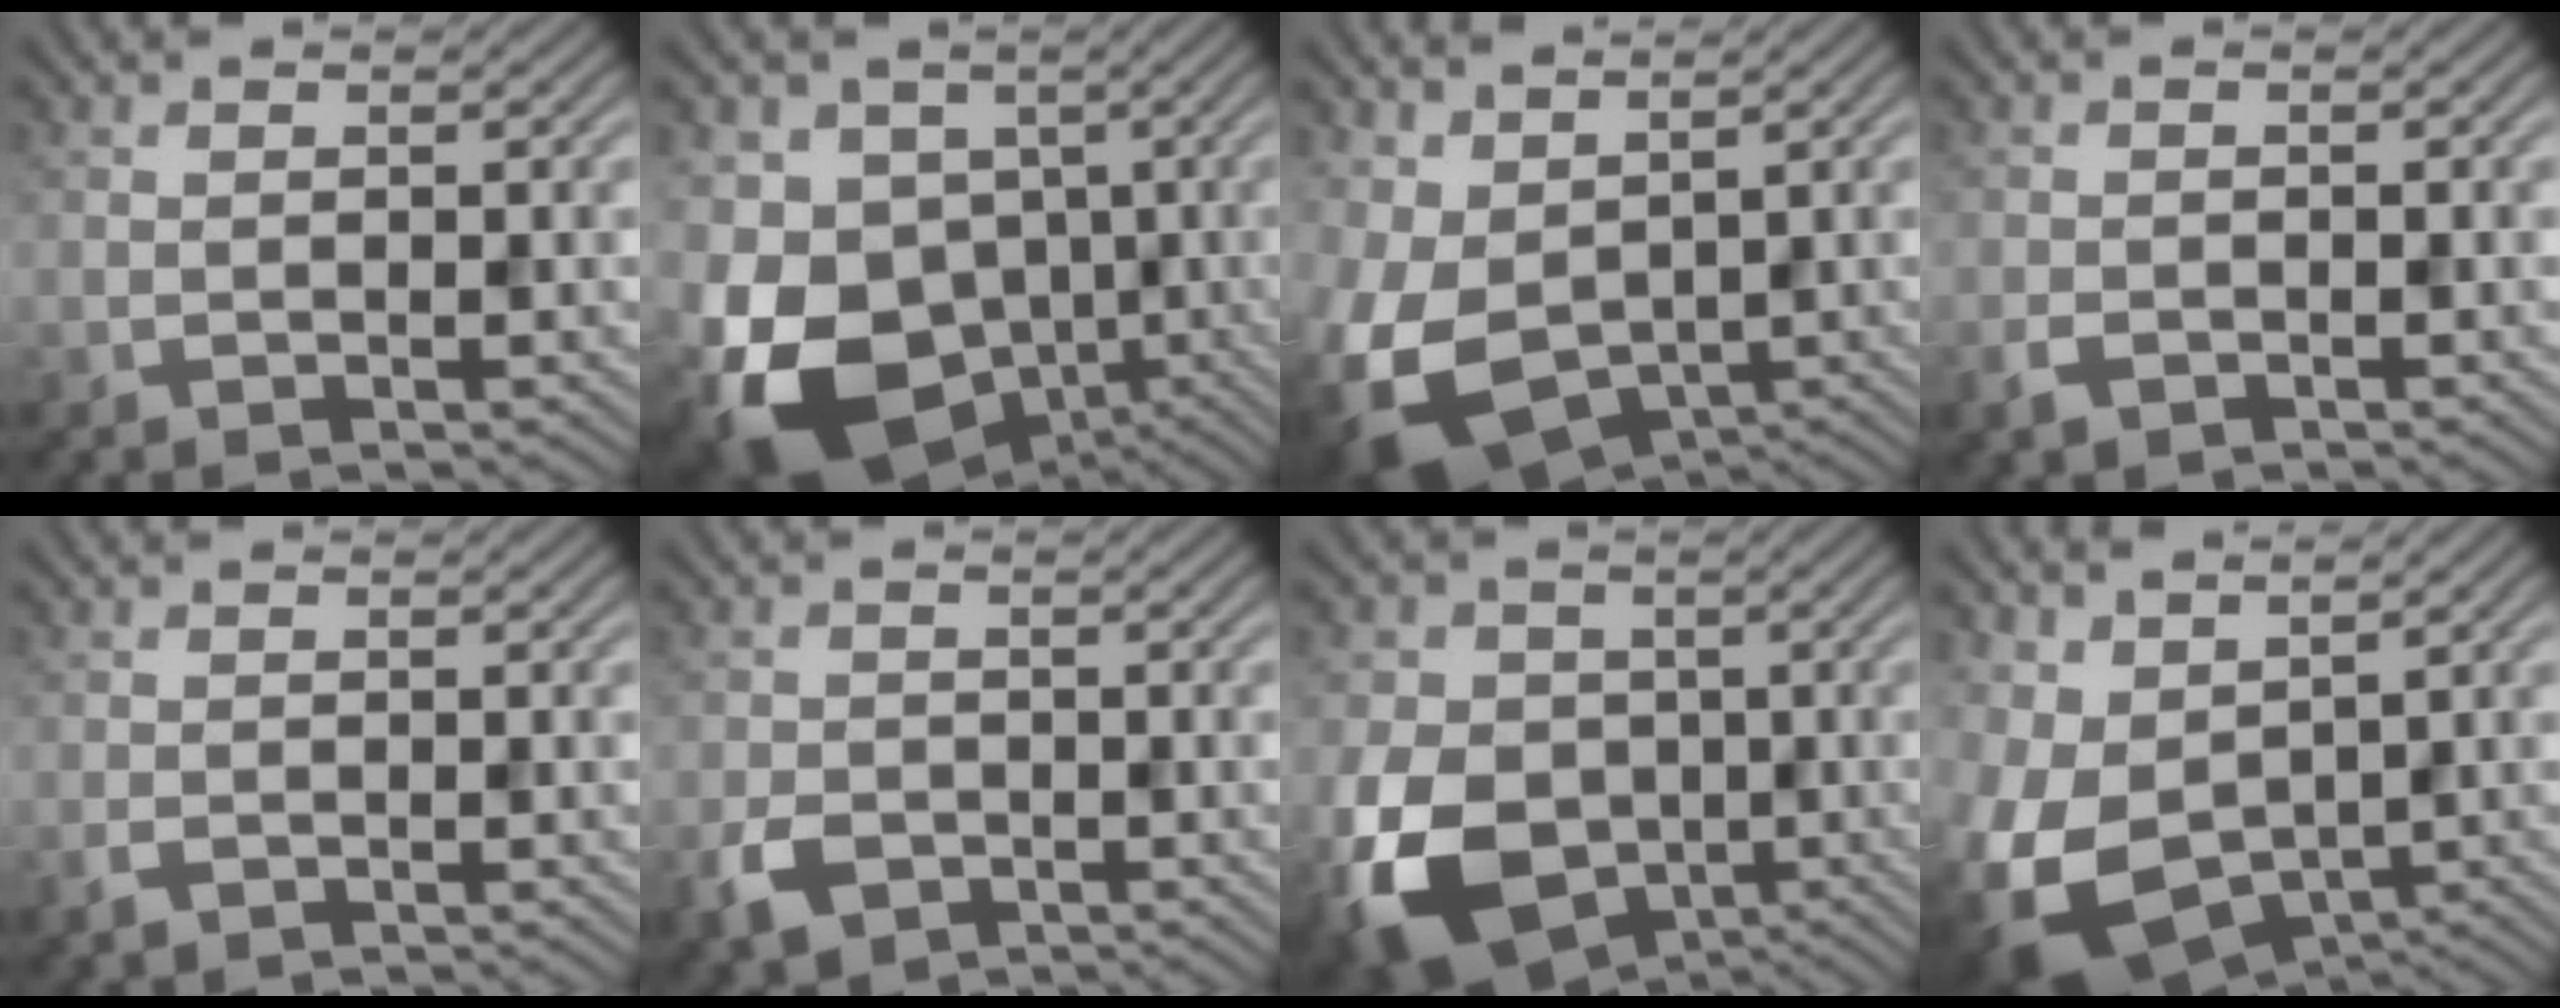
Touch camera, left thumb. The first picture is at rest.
{"total": 17.1, "force": [-5.7, 12.5, 10.2], "torque": [-0.221, -0.023, -0.094]}
{"total": 10.7, "force": [0.6, 7.4, 7.7], "torque": [-0.201, -0.028, 0.028]}
{"total": 1.7, "force": [-1.0, 1.0, 0.9], "torque": [-0.019, -0.004, -0.023]}
{"total": 1.3, "force": [-0.8, 0.7, 0.7], "torque": [-0.016, -0.004, -0.017]}
{"total": 3.8, "force": [-2.0, 2.7, 1.8], "torque": [-0.046, -0.011, -0.044]}
{"total": 14.7, "force": [-4.4, 11.1, 8.7], "torque": [-0.209, -0.035, -0.080]}
{"total": 11.8, "force": [0.2, 8.3, 8.3], "torque": [-0.222, -0.031, 0.028]}